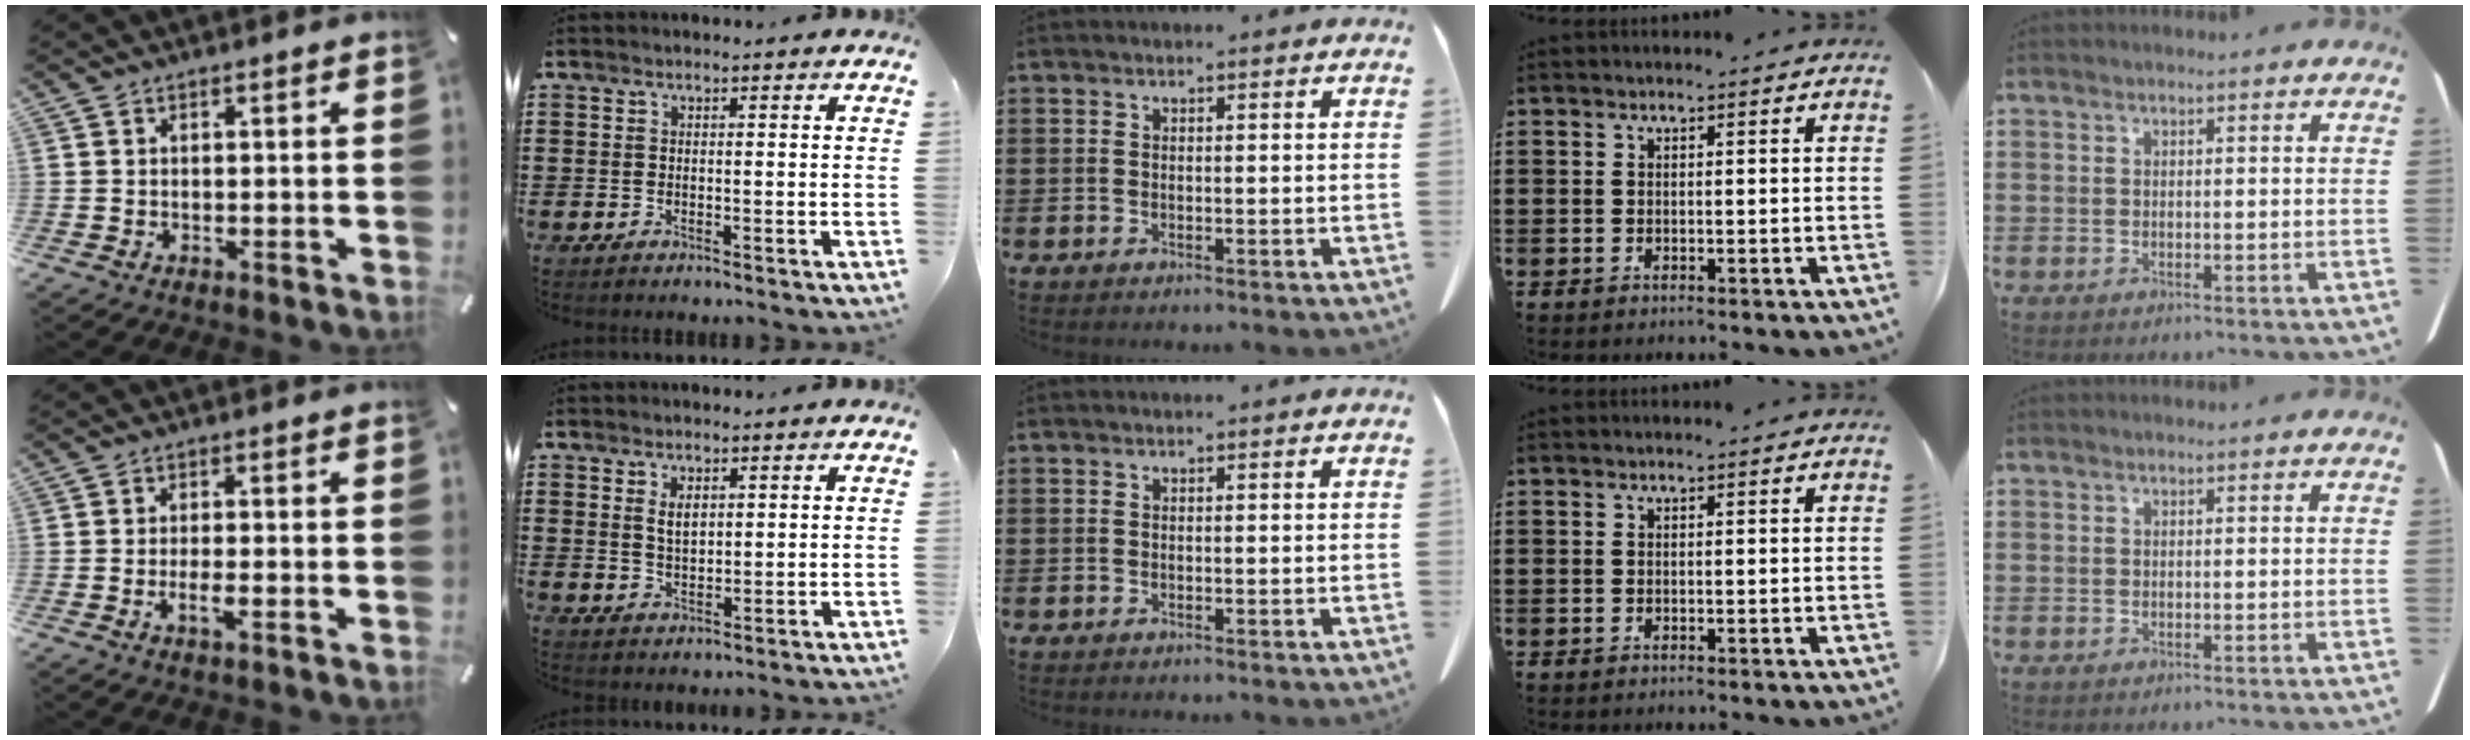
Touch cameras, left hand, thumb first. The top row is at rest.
{"thumb": {"total": 3.8, "force": [-1.2, 0.8, 3.5], "torque": [-0.064, -0.001, -0.022]}, "index": {"total": 2.7, "force": [1.1, 1.4, 2.0], "torque": [-0.035, 0.002, 0.018]}}